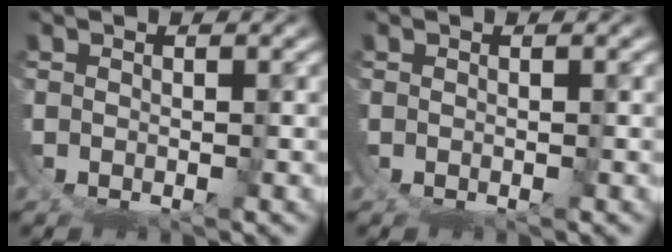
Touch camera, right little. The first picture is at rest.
{"total": 0.0}